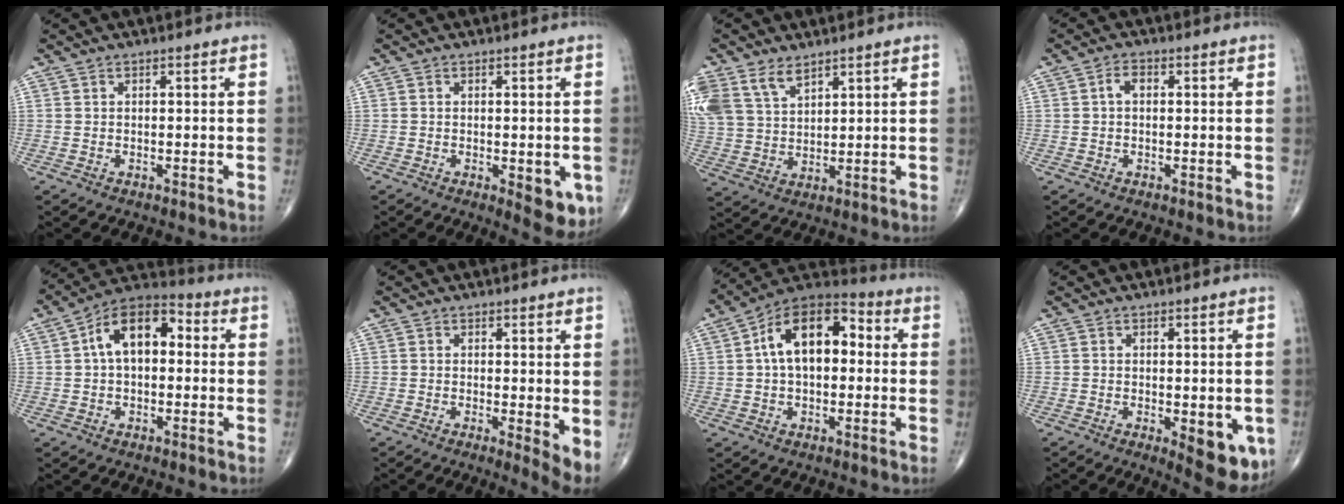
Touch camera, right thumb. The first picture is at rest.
{"total": 6.6, "force": [-1.8, 2.7, 5.7], "torque": [-0.054, -0.010, -0.019]}
{"total": 12.6, "force": [7.4, 7.6, 6.8], "torque": [-0.155, -0.005, 0.156]}
{"total": 2.4, "force": [0.2, 1.5, 1.9], "torque": [-0.032, 0.010, 0.001]}
{"total": 12.3, "force": [1.6, 7.3, 9.7], "torque": [-0.145, 0.038, 0.013]}
{"total": 4.1, "force": [0.0, 1.0, 4.0], "torque": [-0.062, -0.013, -0.005]}
{"total": 15.0, "force": [1.8, 8.8, 12.0], "torque": [-0.179, 0.038, 0.018]}
{"total": 9.1, "force": [-2.6, 3.8, 7.9], "torque": [-0.082, -0.014, -0.027]}